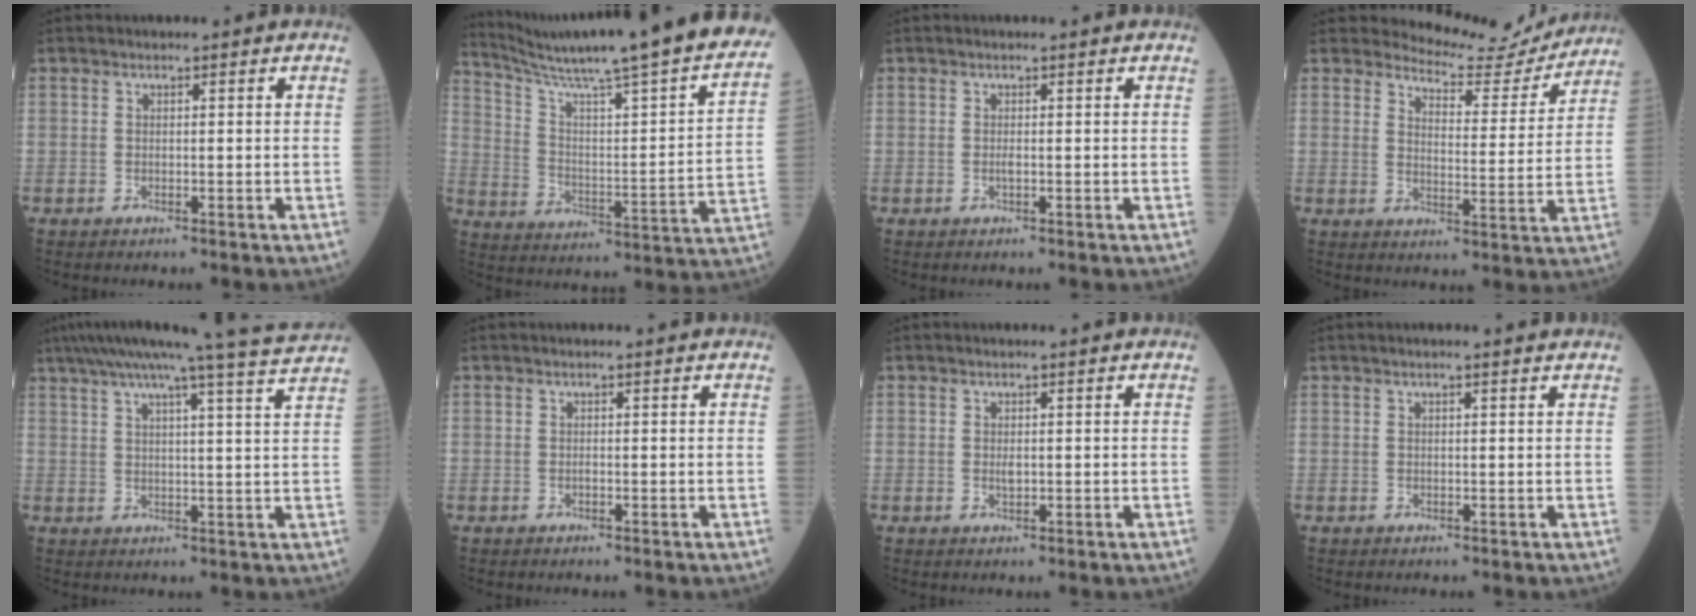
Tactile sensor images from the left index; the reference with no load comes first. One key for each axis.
{"total": 29.1, "fx": 25.1, "fy": -0.2, "fz": 14.8, "tx": -0.240, "ty": -0.087, "tz": 0.338}
{"total": 0.6, "fx": 0.0, "fy": 0.0, "fz": 0.6, "tx": -0.015, "ty": 0.000, "tz": -0.001}
{"total": 10.1, "fx": 10.0, "fy": 1.6, "fz": -0.3, "tx": 0.003, "ty": -0.024, "tz": 0.125}
{"total": 16.1, "fx": 13.9, "fy": -2.1, "fz": 7.7, "tx": -0.131, "ty": -0.011, "tz": 0.176}
{"total": 0.0}
{"total": 1.0, "fx": 0.2, "fy": 0.3, "fz": 0.9, "tx": -0.018, "ty": -0.002, "tz": 0.004}
{"total": 2.0, "fx": 1.7, "fy": -0.1, "fz": 1.1, "tx": -0.016, "ty": 0.011, "tz": 0.019}